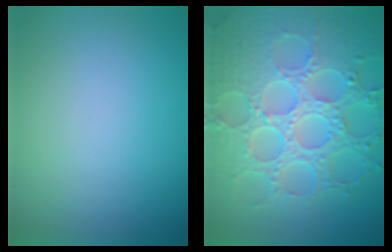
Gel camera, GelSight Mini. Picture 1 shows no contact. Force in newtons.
{"total": 8.8, "press": 6.6, "slide": 5.9}